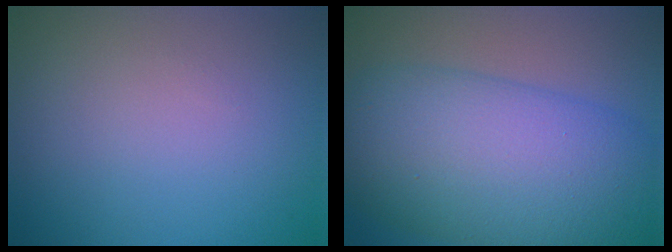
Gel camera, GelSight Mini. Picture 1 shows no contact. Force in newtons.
{"total": 12.2, "press": 12.2, "slide": 0.2}